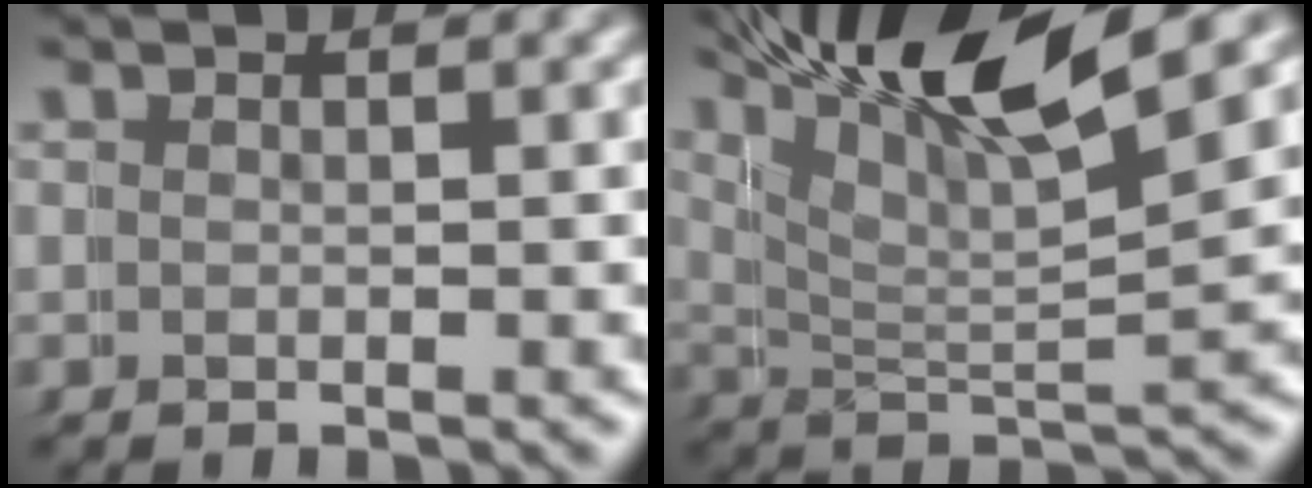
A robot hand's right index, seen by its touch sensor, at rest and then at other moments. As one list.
[{"total": 11.1, "force": [7.3, 3.8, 7.5], "torque": [-0.130, 0.015, 0.115]}]